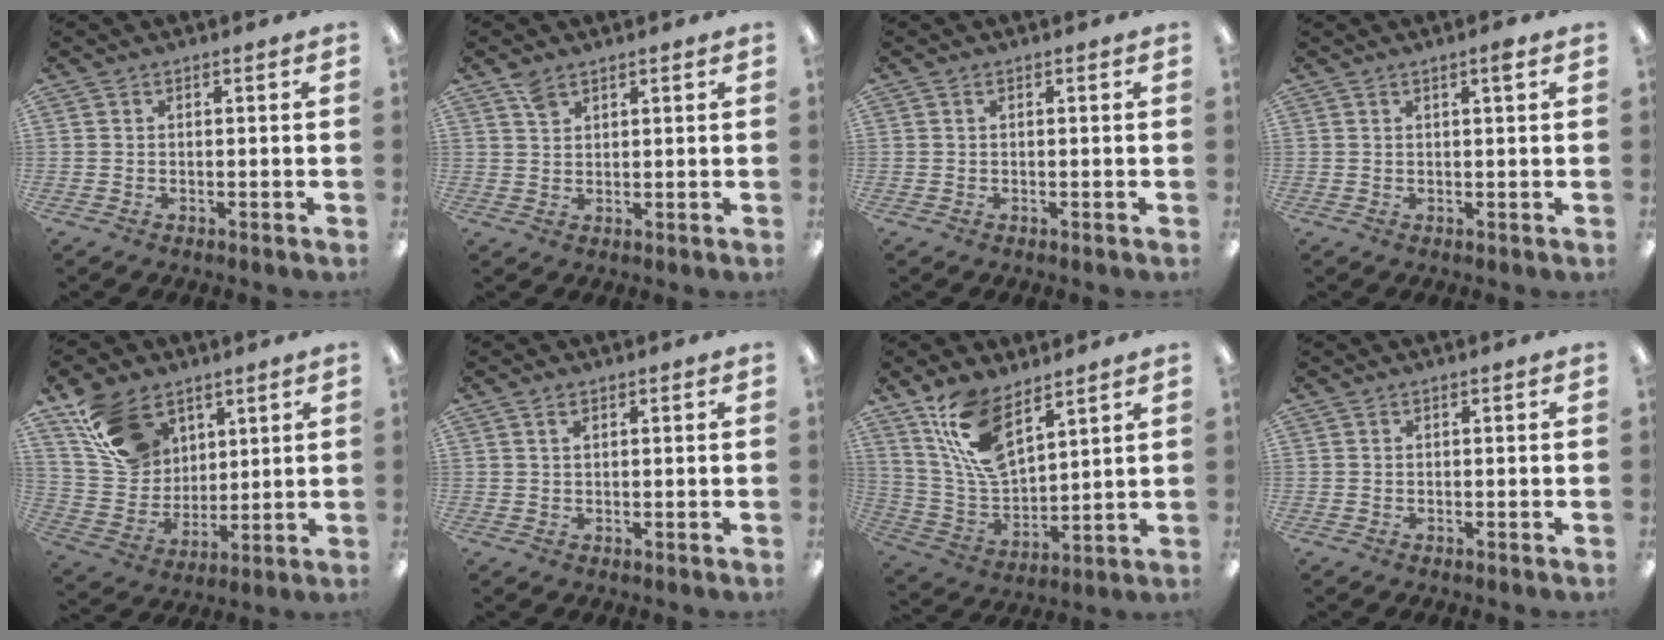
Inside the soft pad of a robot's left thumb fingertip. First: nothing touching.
{"total": 3.0, "force": [2.3, 1.5, 1.2], "torque": [-0.022, -0.006, 0.043]}
{"total": 0.0}
{"total": 2.2, "force": [1.3, 0.2, 1.8], "torque": [-0.030, 0.000, 0.019]}
{"total": 15.5, "force": [9.2, 10.7, 6.5], "torque": [-0.128, -0.032, 0.183]}
{"total": 1.5, "force": [0.8, 0.7, 1.0], "torque": [-0.022, 0.002, 0.014]}
{"total": 14.8, "force": [9.4, 6.7, 9.3], "torque": [-0.206, -0.037, 0.174]}
{"total": 0.0}